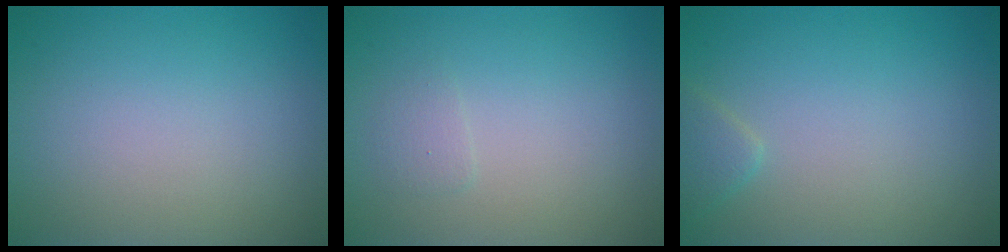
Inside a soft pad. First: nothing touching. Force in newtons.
{"total": 0.8, "press": 0.8, "slide": 0.0}
{"total": 1.3, "press": 1.3, "slide": 0.1}